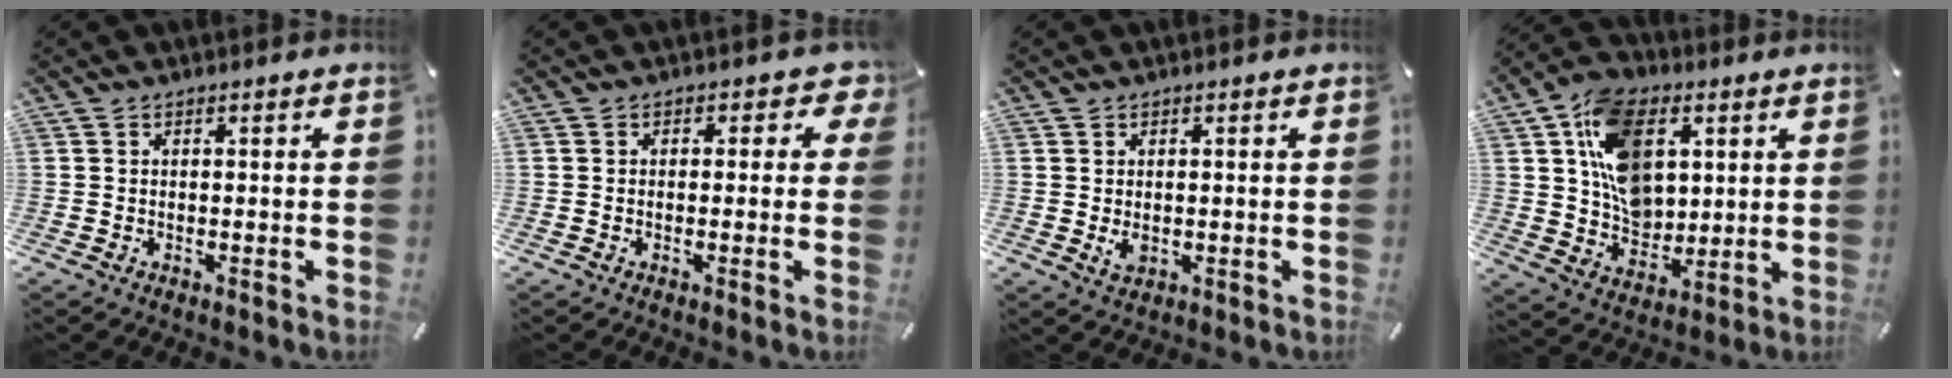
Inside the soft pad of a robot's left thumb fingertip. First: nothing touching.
{"total": 3.2, "force": [0.5, 2.1, 2.3], "torque": [-0.023, 0.001, 0.001]}
{"total": 2.2, "force": [0.0, 1.7, 1.5], "torque": [-0.025, -0.005, -0.001]}
{"total": 15.2, "force": [4.6, 11.2, 9.1], "torque": [-0.165, 0.001, 0.088]}